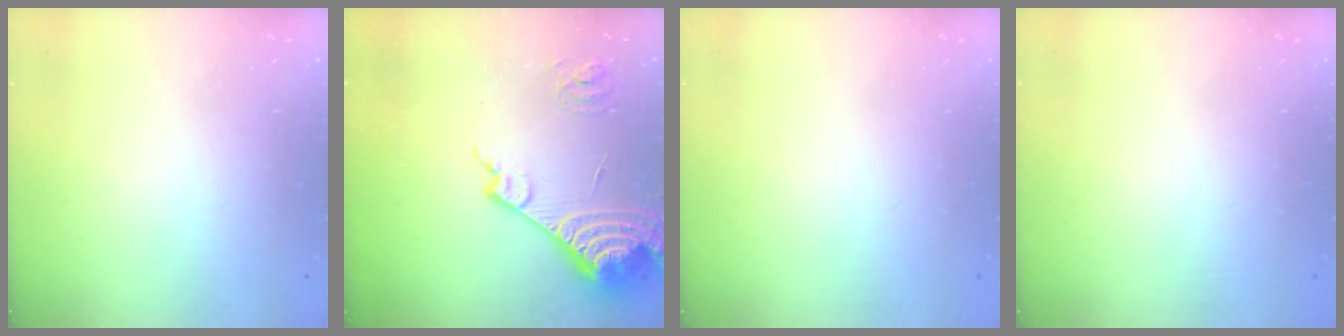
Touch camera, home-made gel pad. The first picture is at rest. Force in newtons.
{"total": 17.0, "press": 16.9, "slide": 2.0}
{"total": 0.0}
{"total": 0.0}